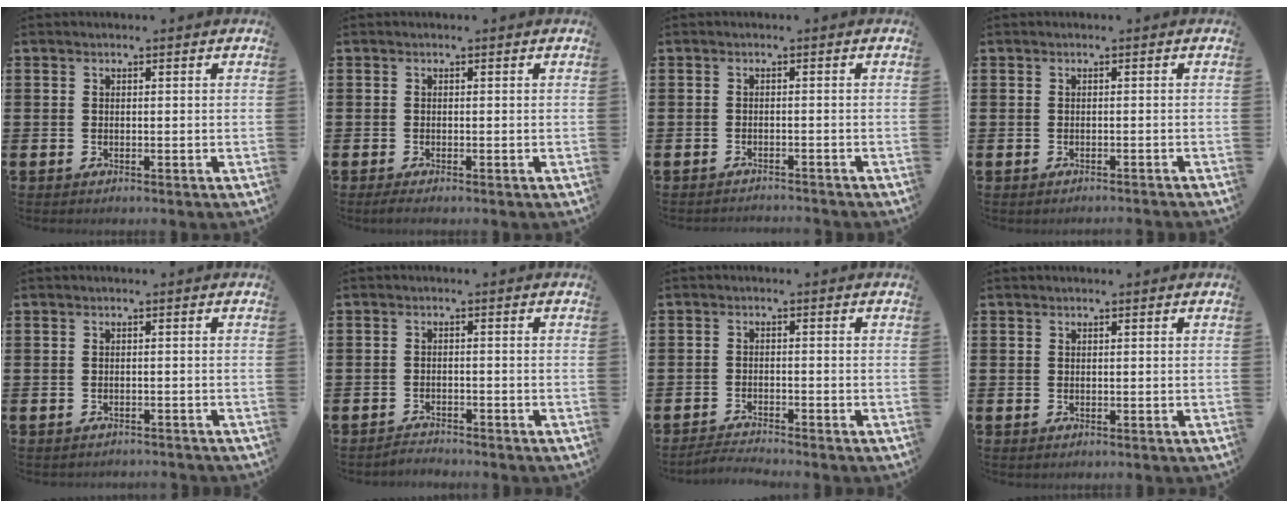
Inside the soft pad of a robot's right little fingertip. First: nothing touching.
{"total": 0.9, "force": [-0.5, 0.1, 0.7], "torque": [-0.012, -0.002, -0.010]}
{"total": 1.2, "force": [-1.2, -0.1, -0.1], "torque": [-0.001, 0.003, -0.024]}
{"total": 0.5, "force": [-0.5, -0.2, 0.0], "torque": [0.000, 0.000, -0.011]}
{"total": 0.7, "force": [-0.7, 0.0, -0.1], "torque": [-0.002, 0.001, -0.015]}
{"total": 1.6, "force": [-1.6, 0.0, -0.2], "torque": [-0.002, 0.005, -0.036]}
{"total": 1.8, "force": [-1.7, -0.1, 0.2], "torque": [-0.005, 0.004, -0.035]}
{"total": 0.0}